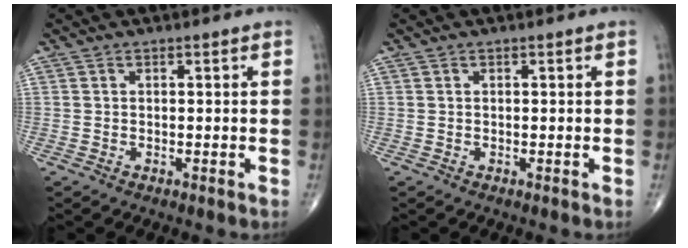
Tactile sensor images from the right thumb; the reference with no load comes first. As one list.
[{"total": 0.0}]